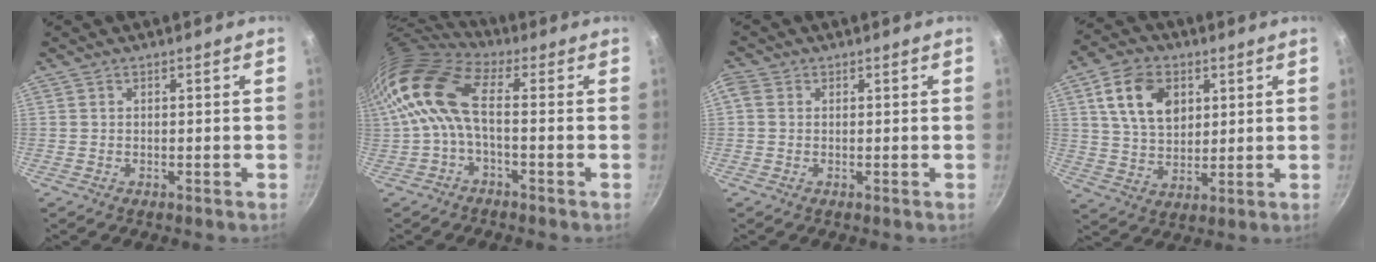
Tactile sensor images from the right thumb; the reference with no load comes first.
{"total": 10.8, "force": [0.3, 4.7, 9.8], "torque": [-0.200, 0.020, -0.008]}
{"total": 2.2, "force": [0.3, 1.9, 1.1], "torque": [-0.022, 0.007, 0.000]}
{"total": 11.2, "force": [3.8, 7.8, 7.1], "torque": [-0.102, -0.008, 0.069]}